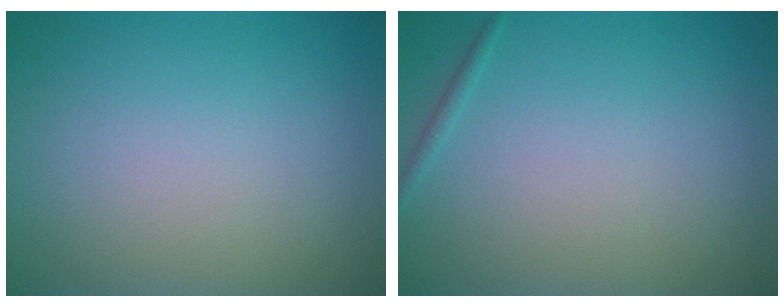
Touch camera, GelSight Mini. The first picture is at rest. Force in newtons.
{"total": 0.6, "press": 0.6, "slide": 0.1}